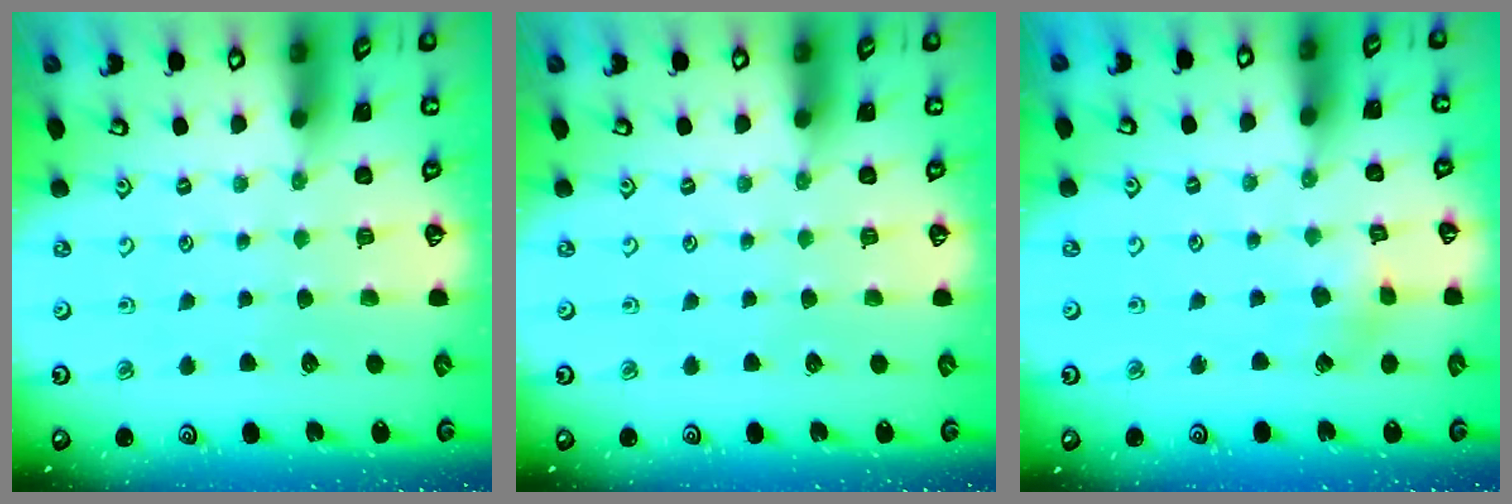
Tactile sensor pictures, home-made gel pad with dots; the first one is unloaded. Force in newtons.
{"total": 0.0}
{"total": 4.5, "press": 4.5, "slide": 0.4}